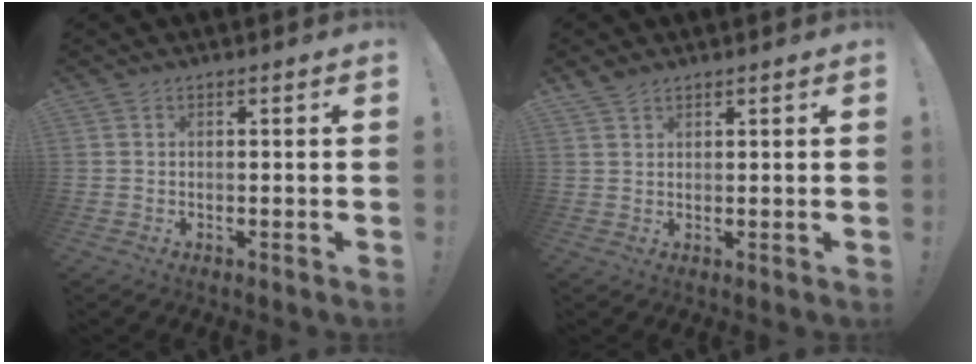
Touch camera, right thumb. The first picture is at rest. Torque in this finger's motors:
{"motor_torque": [-0.32, 0.33, 0.19, -0.02, 0.00]}